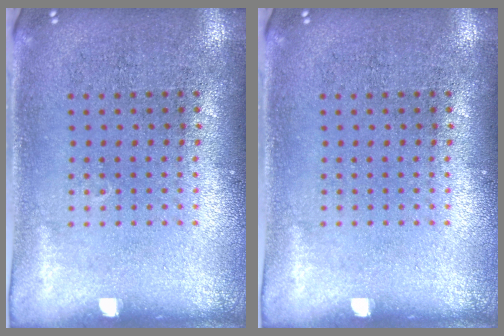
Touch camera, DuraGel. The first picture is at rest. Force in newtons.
{"total": 0.0}